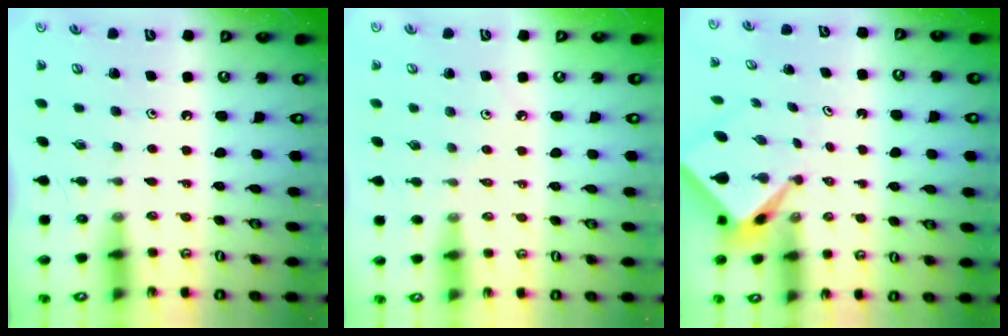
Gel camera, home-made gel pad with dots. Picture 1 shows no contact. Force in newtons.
{"total": 1.1, "press": 1.1, "slide": 0.4}
{"total": 2.4, "press": 2.4, "slide": 0.2}